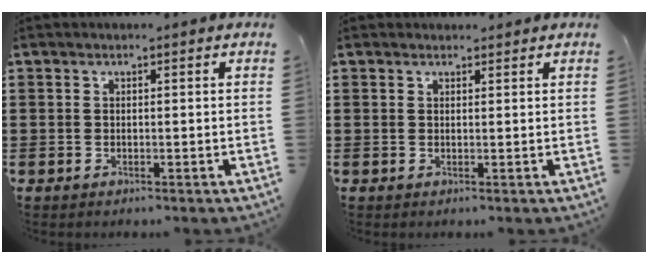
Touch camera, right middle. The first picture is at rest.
{"total": 0.9, "force": [0.9, 0.4, 0.0], "torque": [0.006, -0.002, 0.015]}